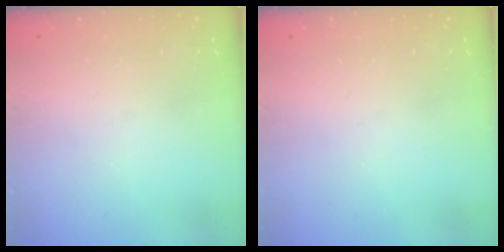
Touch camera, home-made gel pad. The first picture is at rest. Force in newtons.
{"total": 0.0}